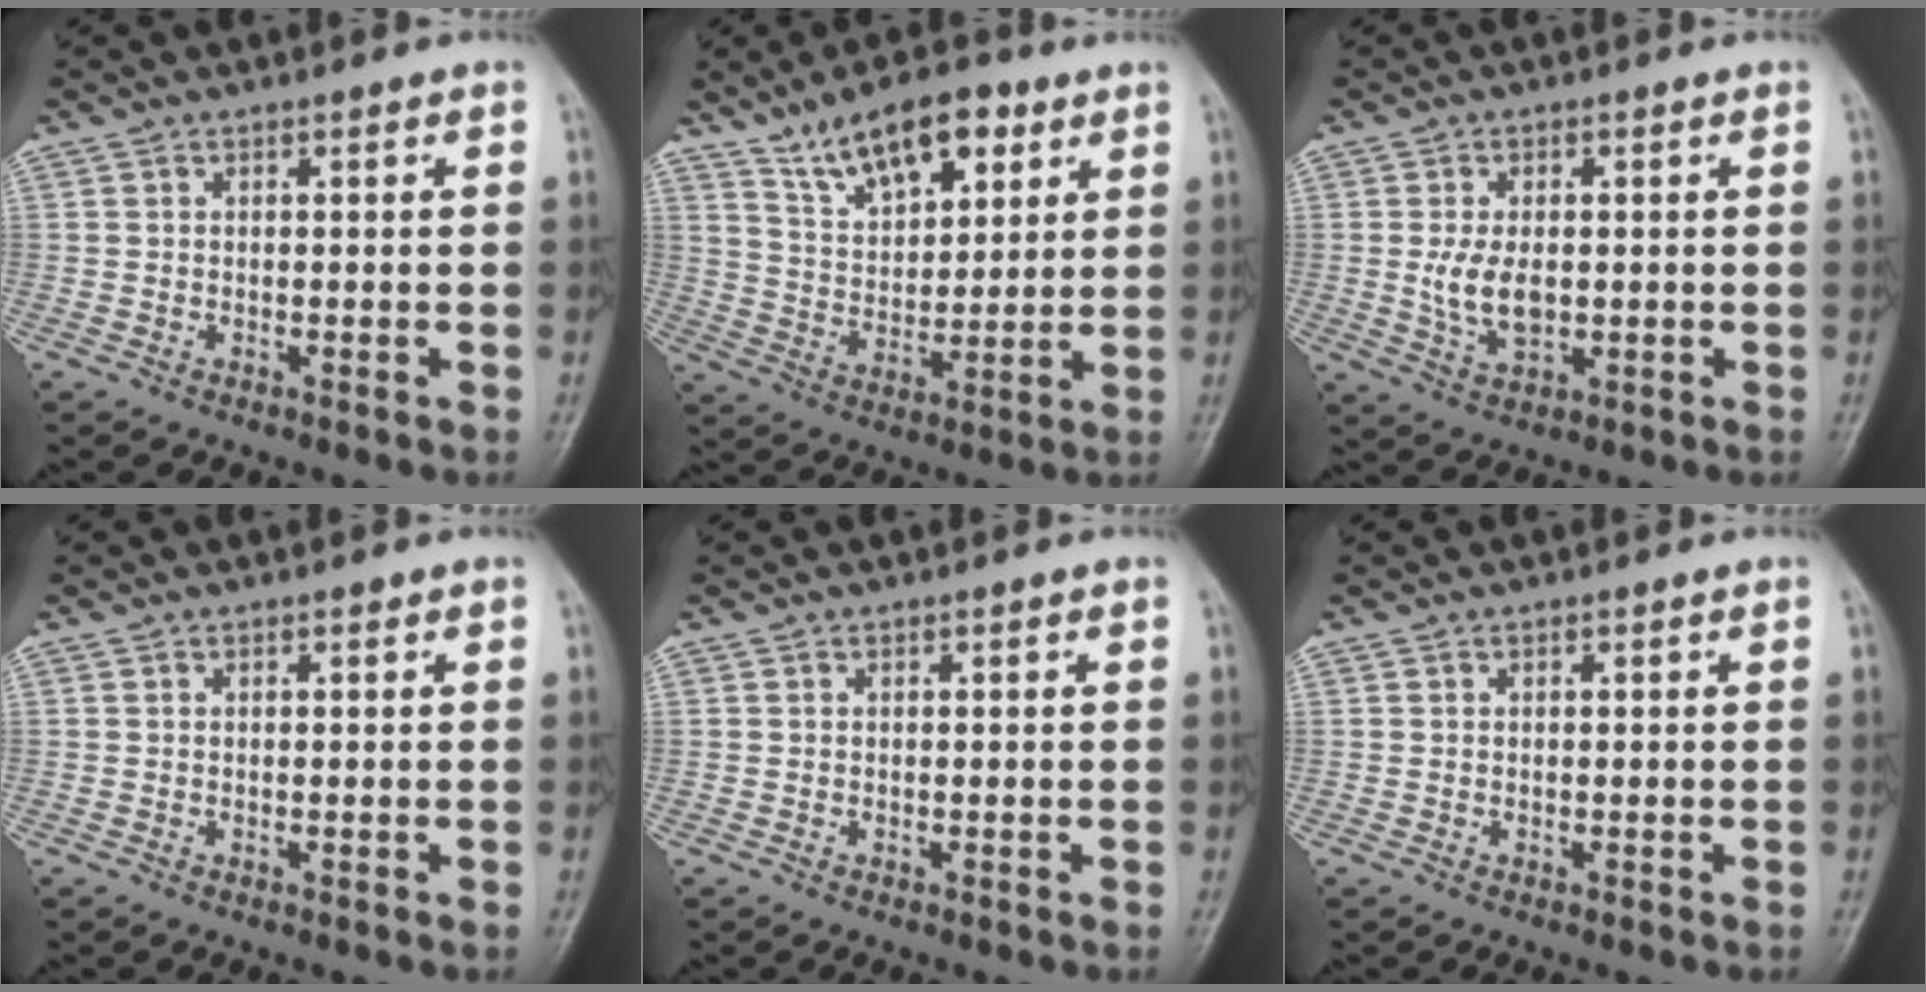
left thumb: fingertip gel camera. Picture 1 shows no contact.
{"total": 12.7, "force": [7.7, 6.0, 8.2], "torque": [-0.108, -0.032, 0.136]}
{"total": 6.4, "force": [0.0, 3.7, 5.2], "torque": [-0.099, -0.006, 0.006]}
{"total": 0.0}
{"total": 0.0}
{"total": 0.0}